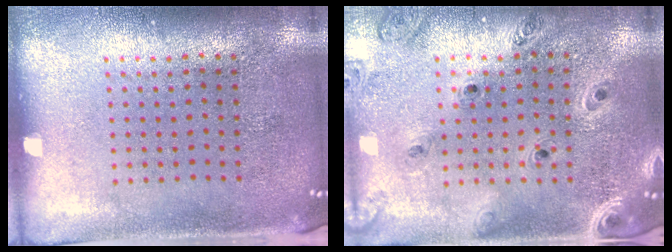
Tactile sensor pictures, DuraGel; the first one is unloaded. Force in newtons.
{"total": 1.3, "press": 1.3, "slide": 0.2}